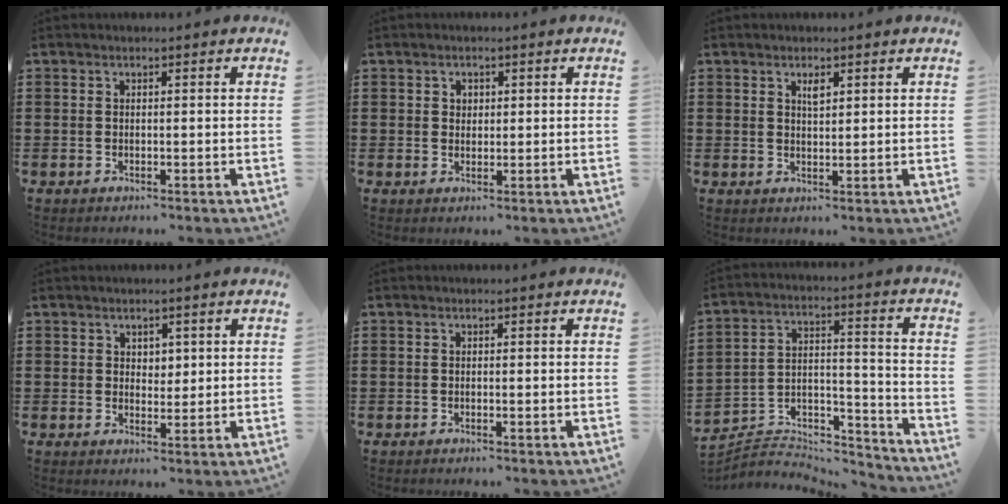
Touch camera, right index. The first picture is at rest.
{"total": 1.3, "force": [0.5, 1.1, 0.5], "torque": [-0.012, 0.006, 0.010]}
{"total": 1.7, "force": [1.0, 0.6, 1.3], "torque": [-0.020, 0.000, 0.015]}
{"total": 2.1, "force": [1.2, 1.6, 0.7], "torque": [-0.018, 0.009, 0.021]}
{"total": 0.0}
{"total": 4.1, "force": [-3.5, 2.0, 0.4], "torque": [-0.016, 0.002, -0.075]}